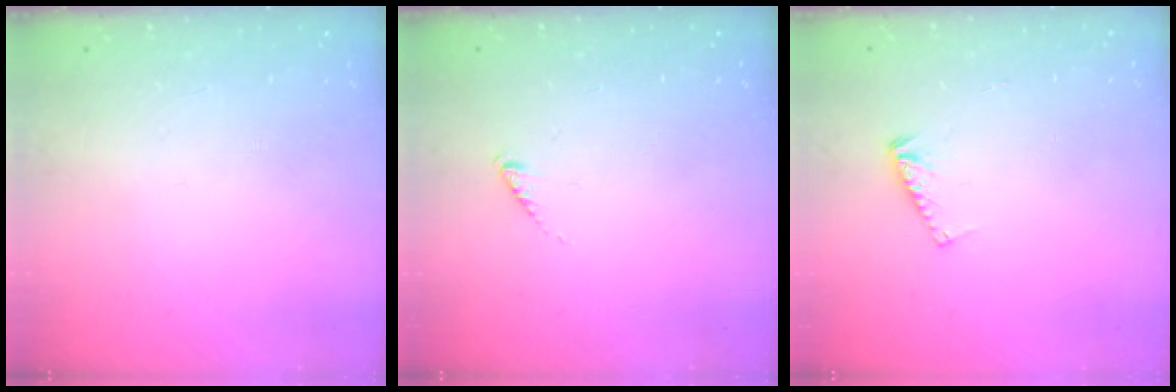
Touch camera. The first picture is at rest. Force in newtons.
{"total": 0.0}
{"total": 4.6, "press": 4.6, "slide": 0.2}